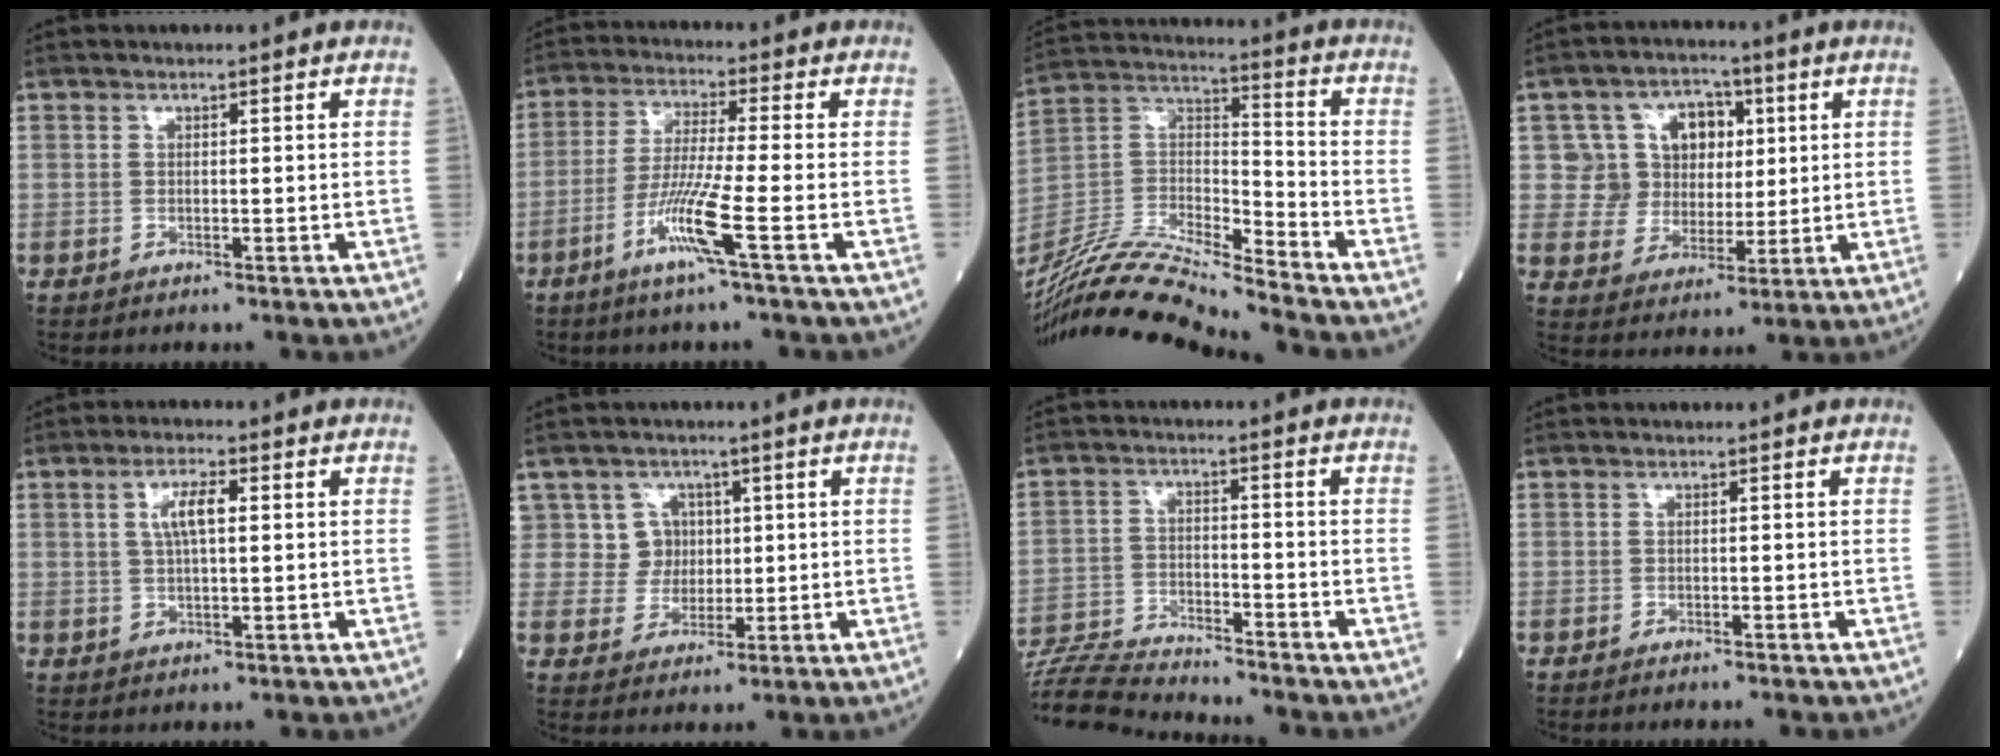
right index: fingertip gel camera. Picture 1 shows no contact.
{"total": 8.1, "force": [-3.6, -1.2, 7.2], "torque": [-0.146, -0.014, -0.076]}
{"total": 18.7, "force": [-17.2, -0.6, 7.2], "torque": [-0.148, 0.010, -0.324]}
{"total": 8.9, "force": [2.3, 8.3, 2.5], "torque": [-0.041, 0.030, 0.046]}
{"total": 4.7, "force": [1.2, 1.1, 4.4], "torque": [-0.086, 0.008, 0.023]}
{"total": 5.4, "force": [1.7, 5.1, 0.2], "torque": [0.008, 0.016, 0.032]}
{"total": 9.8, "force": [-9.7, -0.9, 1.2], "torque": [-0.022, -0.008, -0.180]}
{"total": 1.3, "force": [-1.1, 0.0, 0.6], "torque": [-0.008, -0.001, -0.014]}